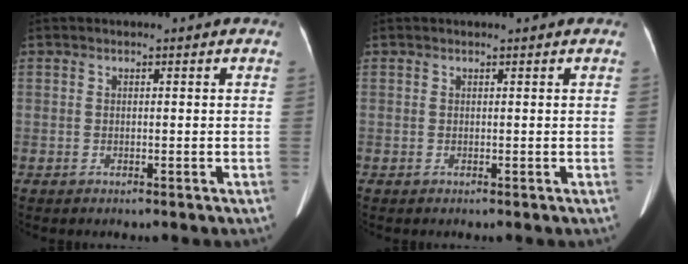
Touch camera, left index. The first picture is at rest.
{"total": 0.5, "force": [0.5, 0.0, 0.2], "torque": [-0.002, 0.005, 0.009]}